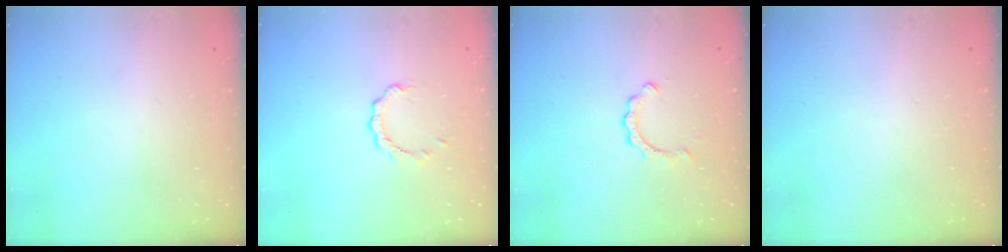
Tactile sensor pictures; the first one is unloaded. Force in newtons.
{"total": 2.8, "press": 2.8, "slide": 0.3}
{"total": 2.3, "press": 2.3, "slide": 0.3}
{"total": 0.0}